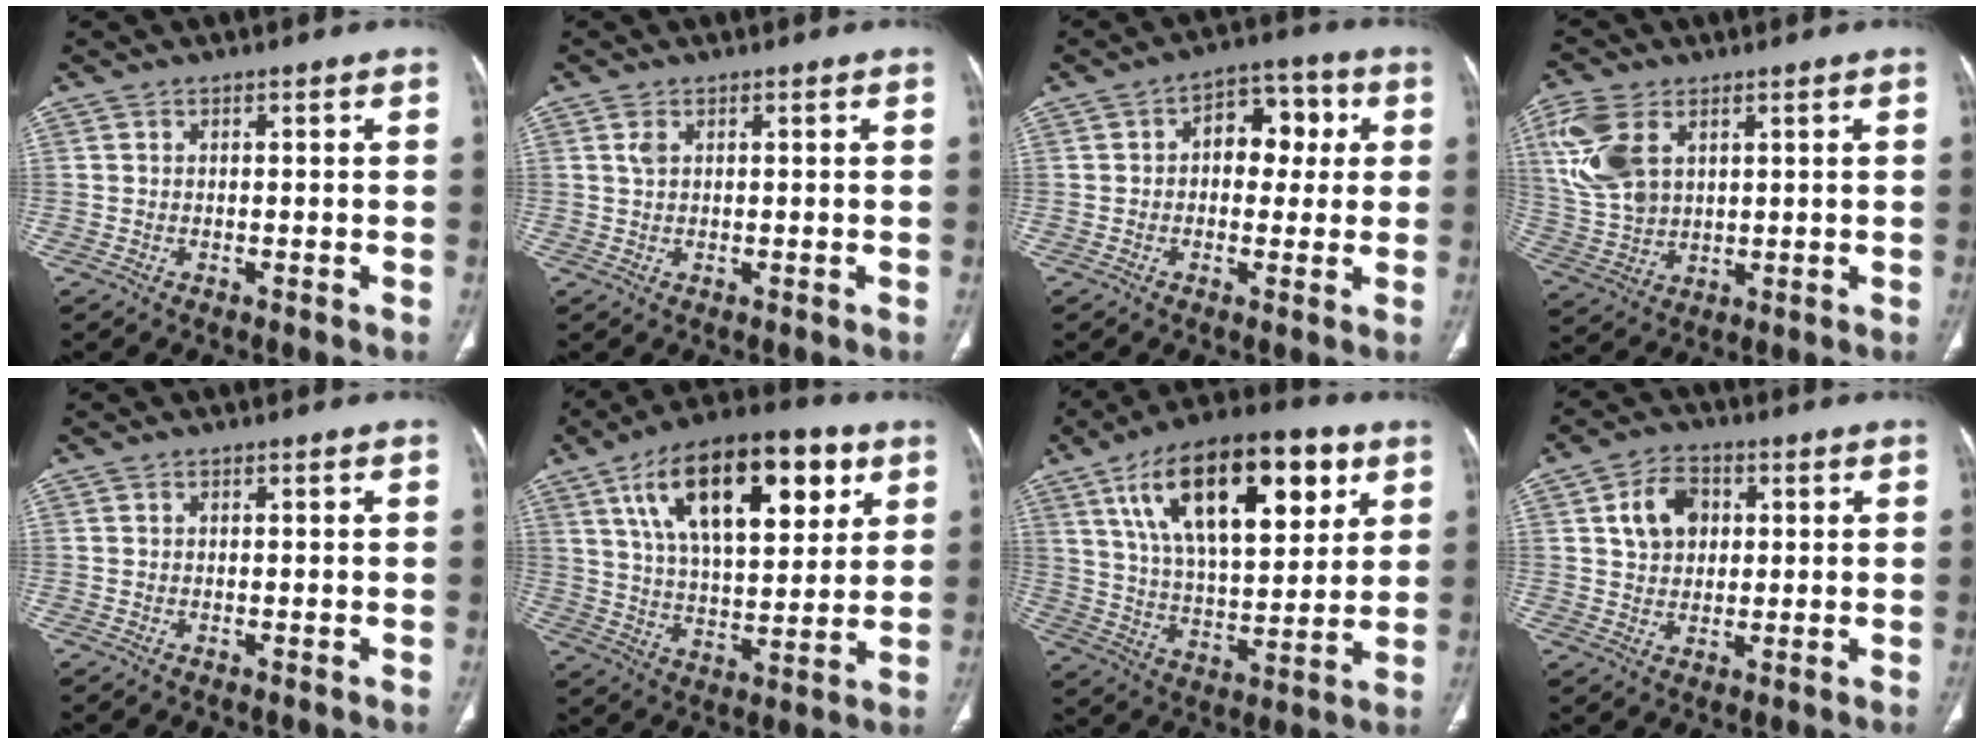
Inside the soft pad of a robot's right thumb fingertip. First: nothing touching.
{"total": 1.7, "force": [0.7, 0.9, 1.2], "torque": [-0.028, 0.005, 0.020]}
{"total": 9.4, "force": [1.6, 6.3, 6.8], "torque": [-0.054, 0.021, 0.017]}
{"total": 12.4, "force": [4.5, 7.8, 8.5], "torque": [-0.189, -0.006, 0.101]}
{"total": 0.0}
{"total": 24.4, "force": [10.5, 11.3, 18.9], "torque": [-0.282, -0.016, 0.174]}
{"total": 25.9, "force": [11.2, 11.7, 20.2], "torque": [-0.304, -0.019, 0.188]}
{"total": 8.1, "force": [2.2, 6.1, 4.9], "torque": [-0.060, 0.001, 0.036]}